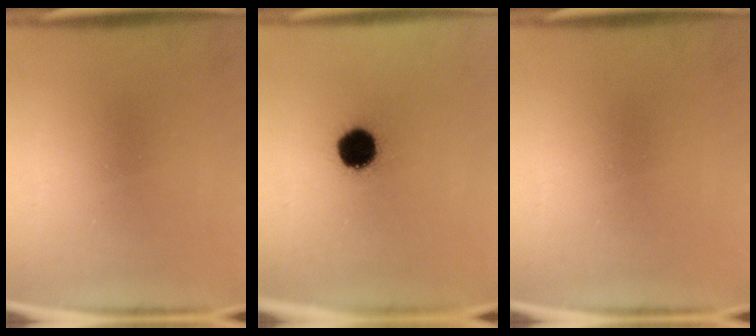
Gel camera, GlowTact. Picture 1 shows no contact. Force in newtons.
{"total": 9.4}
{"total": 0.0}